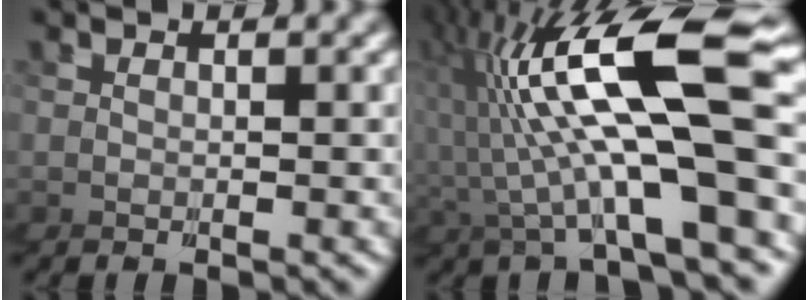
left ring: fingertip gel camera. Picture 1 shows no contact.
{"total": 11.0, "force": [3.1, 2.5, 10.2], "torque": [-0.188, 0.041, 0.041]}